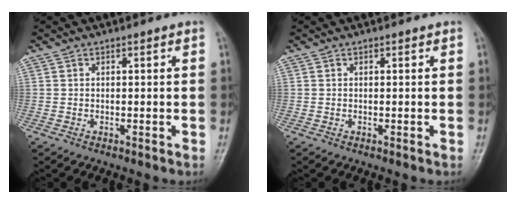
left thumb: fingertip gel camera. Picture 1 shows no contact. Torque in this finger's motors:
{"motor_torque": [0.00, 0.02, 0.03, -0.01, 0.00]}